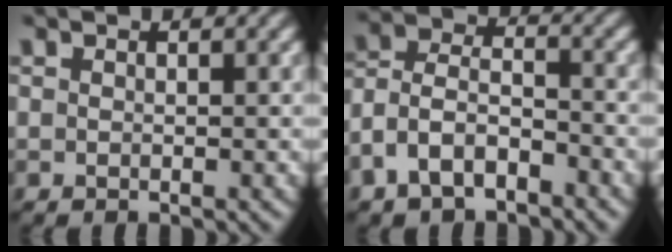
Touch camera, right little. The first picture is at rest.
{"total": 7.1, "force": [-2.6, 5.7, 3.5], "torque": [-0.085, -0.027, -0.043]}